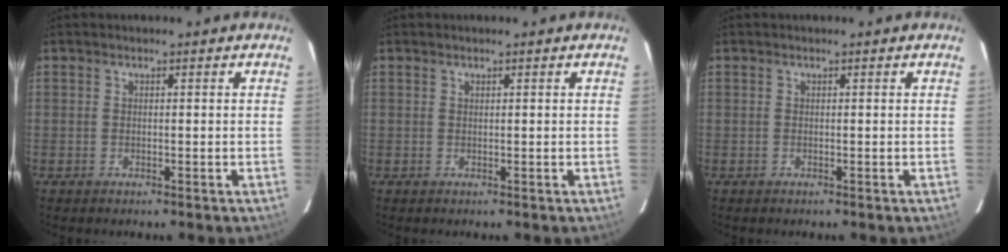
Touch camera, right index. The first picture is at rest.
{"total": 0.0}
{"total": 0.0}